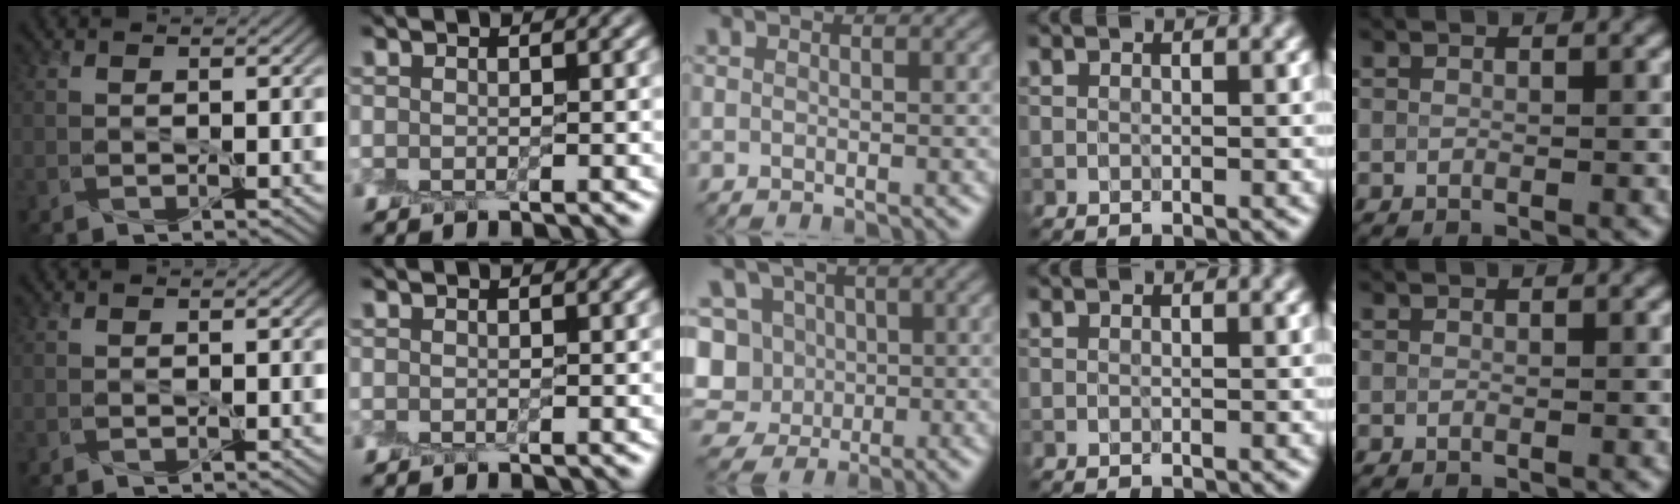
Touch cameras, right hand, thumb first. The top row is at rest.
{"middle": {"total": 11.4, "force": [0.6, 10.5, 4.5], "torque": [-0.105, 0.031, -0.022]}}